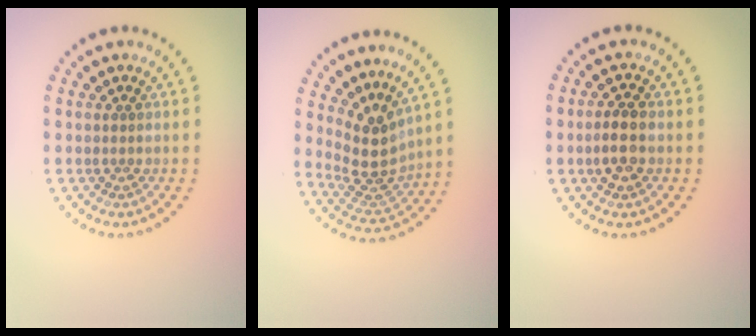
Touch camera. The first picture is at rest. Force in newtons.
{"total": 3.8, "press": 3.0, "slide": 2.3}
{"total": 2.5, "press": 2.5, "slide": 0.3}